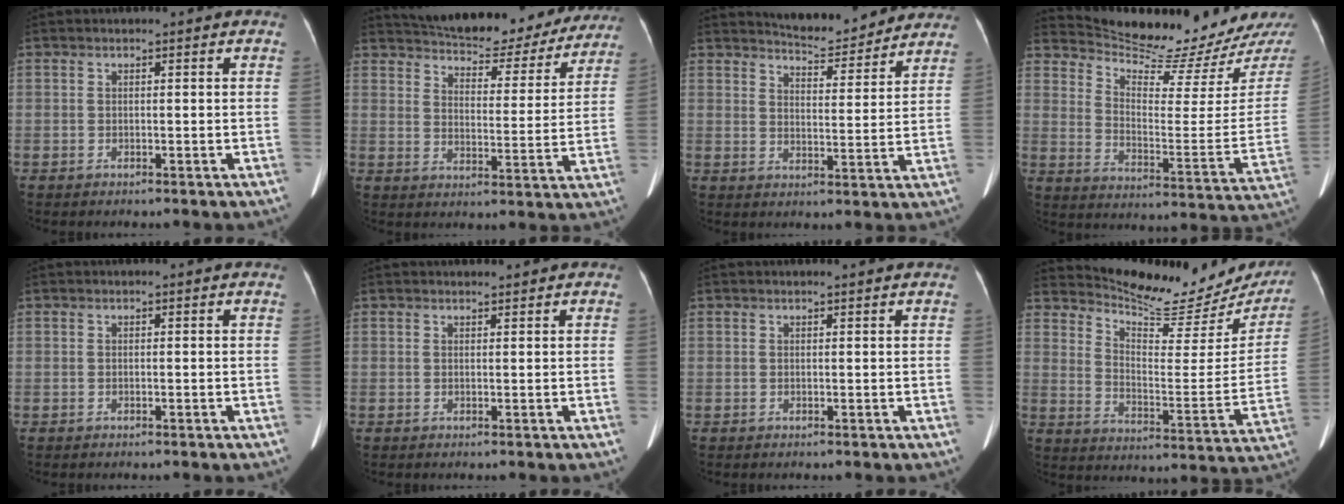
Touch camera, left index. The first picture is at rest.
{"total": 22.4, "force": [20.3, 6.3, 7.2], "torque": [-0.108, -0.008, 0.260]}
{"total": 10.7, "force": [10.3, 1.5, 2.4], "torque": [-0.032, -0.003, 0.139]}
{"total": 19.1, "force": [18.1, 0.2, 6.3], "torque": [-0.106, -0.082, 0.257]}
{"total": 0.0}
{"total": 1.3, "force": [1.2, 0.3, 0.3], "torque": [-0.008, 0.009, 0.020]}
{"total": 1.3, "force": [1.2, -0.1, 0.4], "torque": [-0.012, 0.006, 0.018]}
{"total": 20.6, "force": [19.2, 4.5, 5.8], "torque": [-0.080, -0.058, 0.247]}